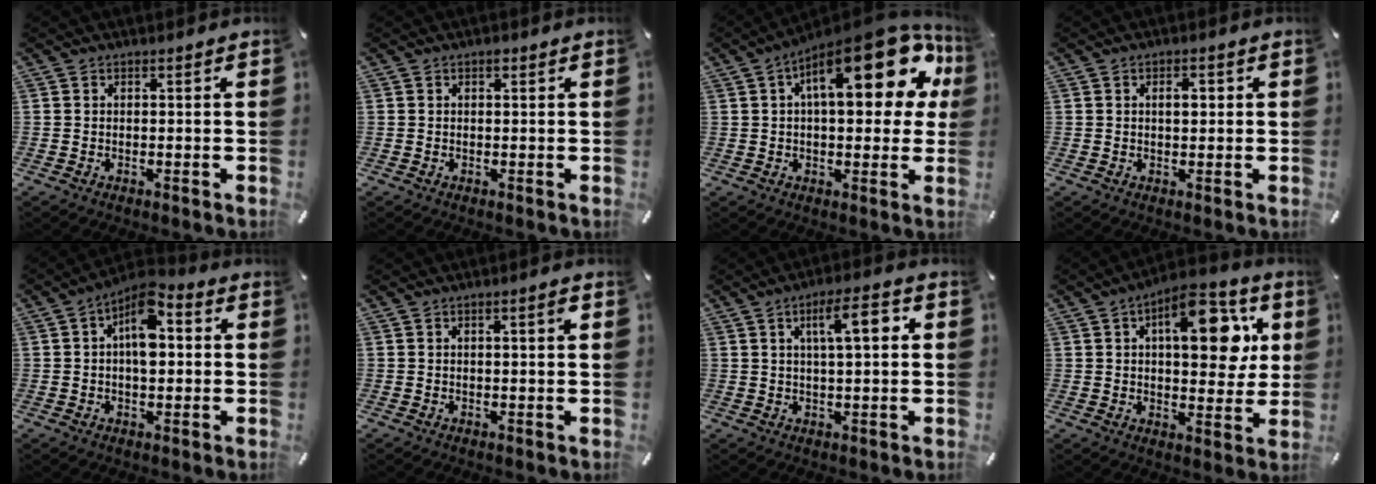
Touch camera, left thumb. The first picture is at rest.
{"total": 0.9, "force": [0.4, 0.6, 0.5], "torque": [-0.011, 0.004, 0.006]}
{"total": 23.0, "force": [7.9, 9.8, 19.3], "torque": [-0.266, -0.032, 0.125]}
{"total": 2.7, "force": [0.5, 1.6, 2.1], "torque": [-0.021, 0.001, 0.001]}
{"total": 8.9, "force": [1.5, 5.1, 7.2], "torque": [-0.100, -0.003, 0.024]}
{"total": 1.8, "force": [0.5, 0.2, 1.7], "torque": [-0.032, 0.003, 0.007]}
{"total": 8.9, "force": [2.5, 2.5, 8.1], "torque": [-0.137, 0.000, 0.034]}
{"total": 16.7, "force": [5.8, 8.2, 13.4], "torque": [-0.168, -0.016, 0.089]}